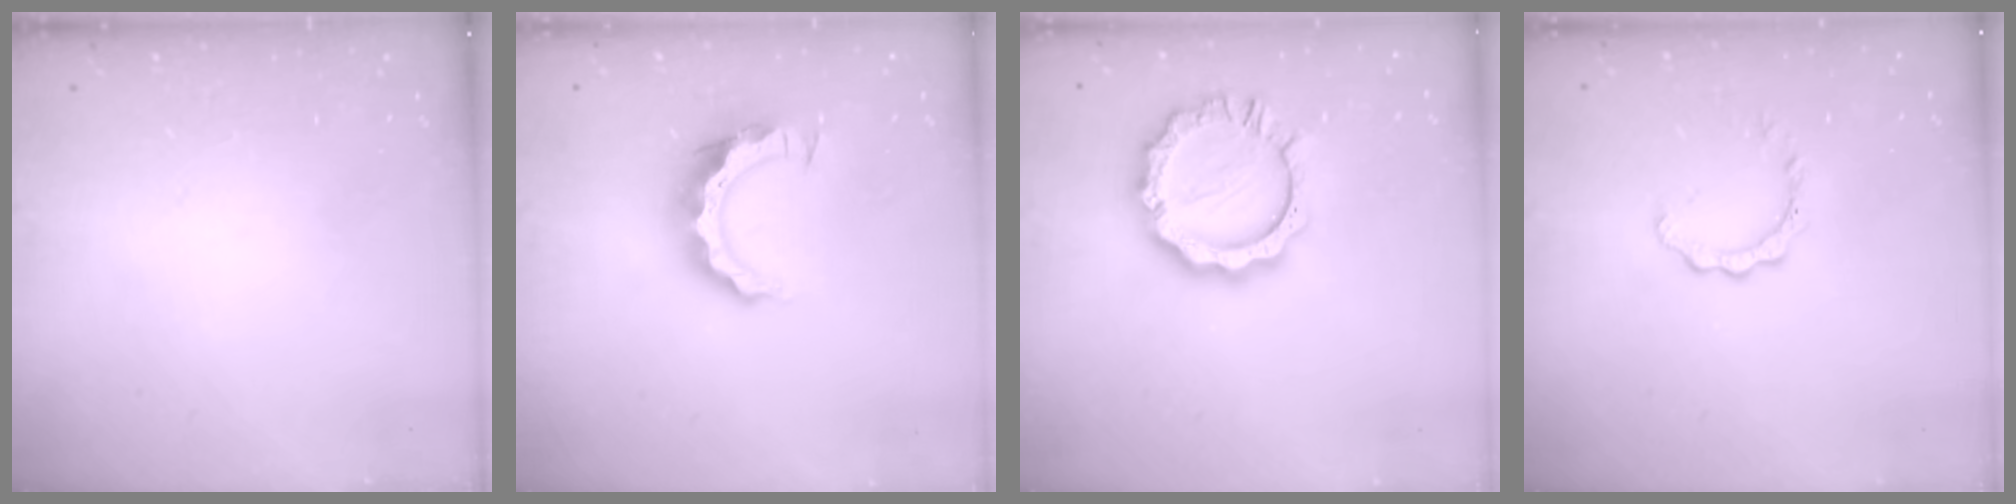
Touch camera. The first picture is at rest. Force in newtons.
{"total": 10.4, "press": 10.4, "slide": 1.1}
{"total": 11.4, "press": 11.4, "slide": 1.1}
{"total": 2.4, "press": 2.4, "slide": 0.3}